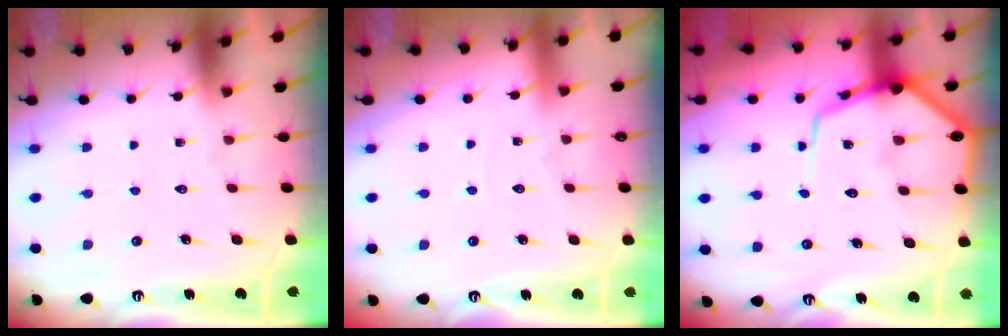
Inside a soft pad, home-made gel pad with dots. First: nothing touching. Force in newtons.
{"total": 2.7, "press": 2.7, "slide": 0.3}
{"total": 12.1, "press": 12.0, "slide": 1.3}